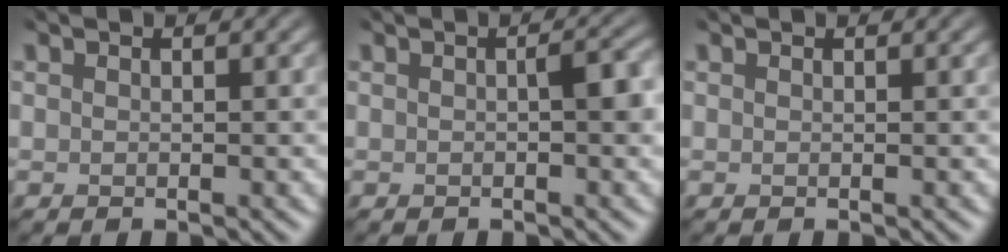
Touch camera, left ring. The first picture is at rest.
{"total": 2.5, "force": [-0.2, 1.2, 2.2], "torque": [-0.044, 0.002, -0.002]}
{"total": 0.0}